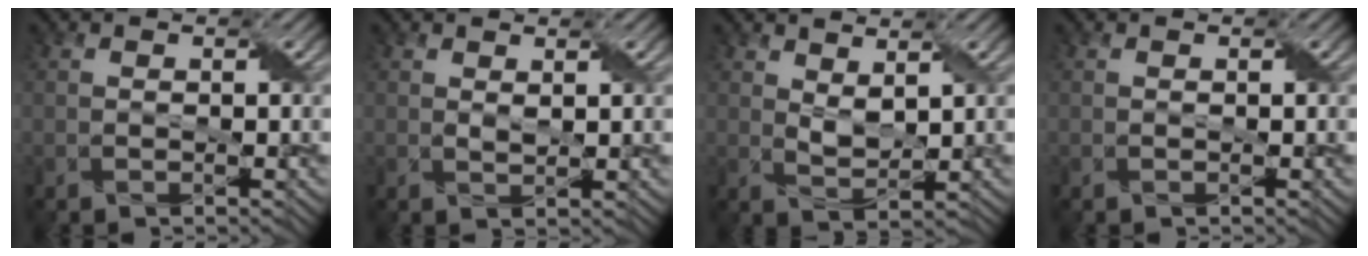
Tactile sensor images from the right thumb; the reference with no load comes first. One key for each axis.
{"total": 1.0, "fx": 0.7, "fy": 0.3, "fz": 0.6, "tx": -0.018, "ty": -0.002, "tz": 0.017}
{"total": 2.6, "fx": 1.7, "fy": 1.1, "fz": 1.6, "tx": -0.040, "ty": -0.003, "tz": 0.037}
{"total": 0.0}